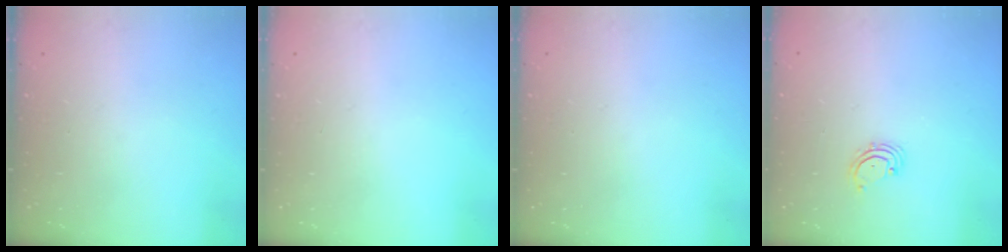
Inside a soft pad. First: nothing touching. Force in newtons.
{"total": 0.0}
{"total": 0.0}
{"total": 2.3, "press": 2.3, "slide": 0.5}